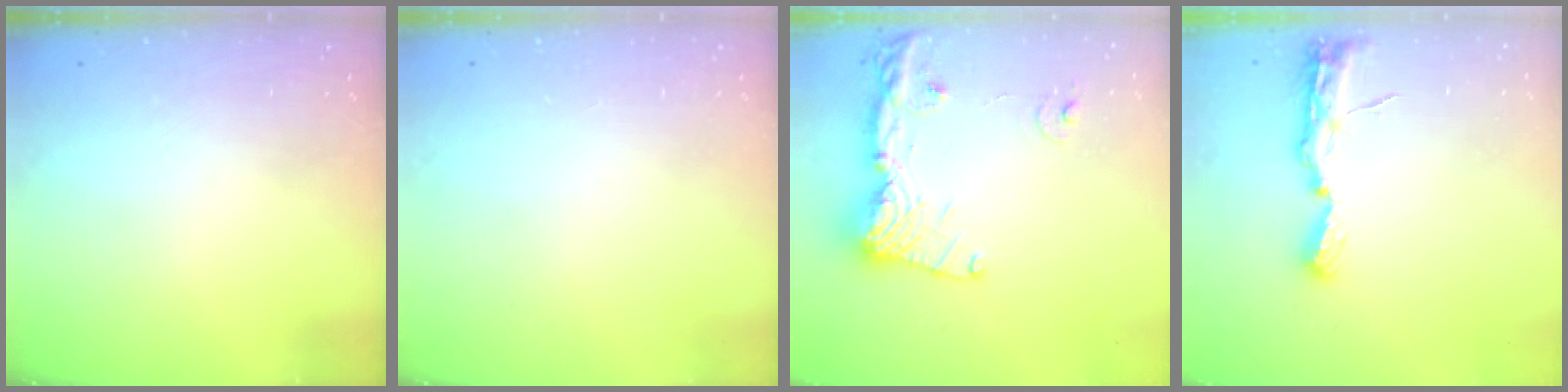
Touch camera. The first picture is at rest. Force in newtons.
{"total": 0.0}
{"total": 16.5, "press": 16.4, "slide": 2.1}
{"total": 7.6, "press": 7.6, "slide": 0.9}